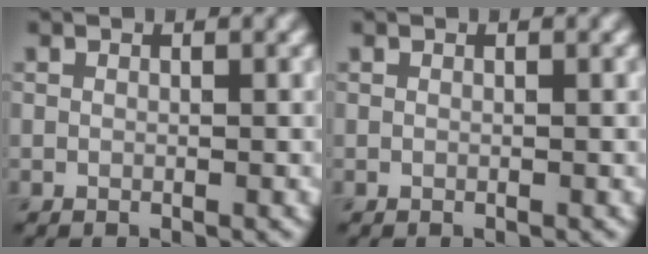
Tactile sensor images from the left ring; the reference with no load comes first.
{"total": 0.0}